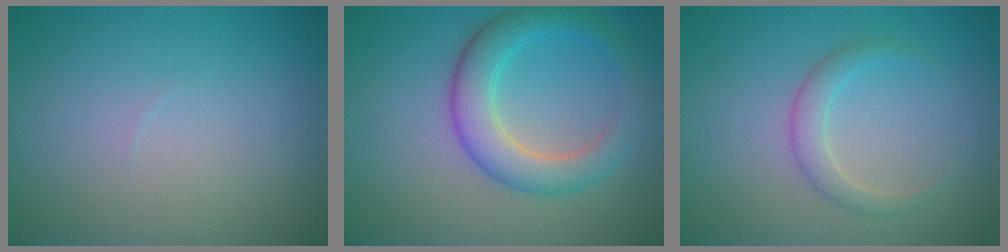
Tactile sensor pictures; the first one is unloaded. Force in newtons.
{"total": 4.9, "press": 4.9, "slide": 0.1}
{"total": 2.0, "press": 2.0, "slide": 0.1}